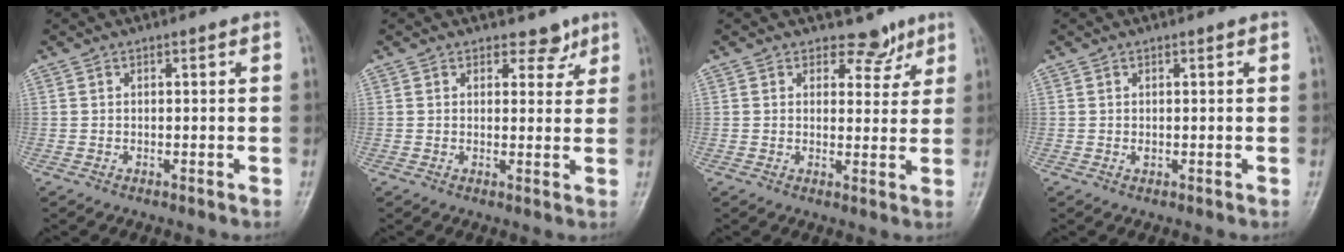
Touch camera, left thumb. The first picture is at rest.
{"total": 3.5, "force": [2.6, 2.2, 0.8], "torque": [0.016, -0.015, 0.034]}
{"total": 4.6, "force": [3.5, 2.9, 0.8], "torque": [0.022, -0.023, 0.048]}
{"total": 0.7, "force": [0.3, 0.5, 0.5], "torque": [-0.006, -0.002, 0.006]}